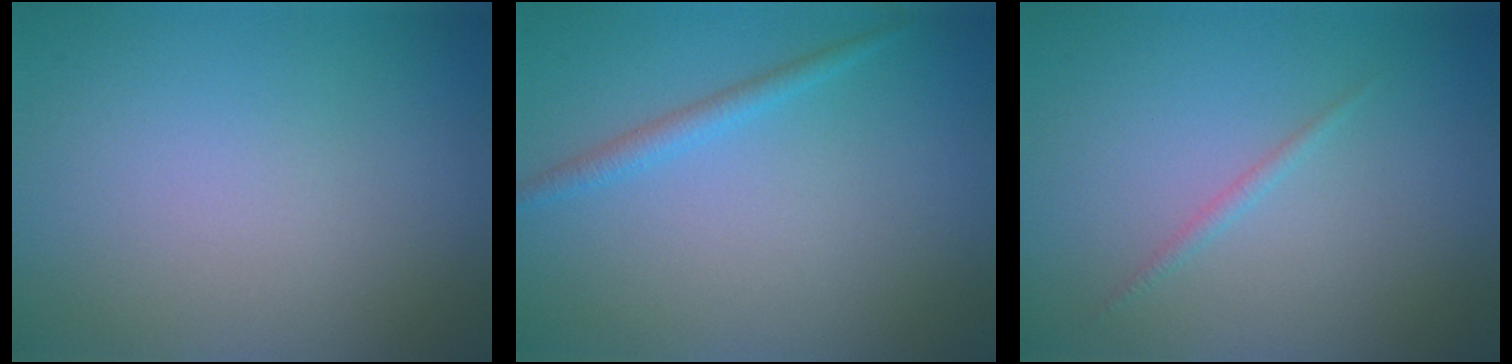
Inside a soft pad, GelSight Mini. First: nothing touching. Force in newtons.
{"total": 1.4, "press": 1.4, "slide": 0.1}
{"total": 0.7, "press": 0.7, "slide": 0.1}